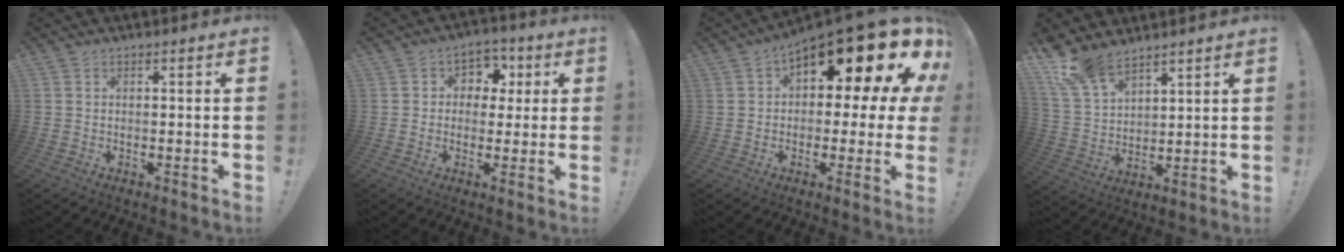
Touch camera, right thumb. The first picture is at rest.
{"total": 6.7, "force": [0.6, 6.3, 2.2], "torque": [-0.015, 0.001, 0.012]}
{"total": 15.2, "force": [8.4, 5.8, 11.2], "torque": [-0.147, -0.074, 0.128]}
{"total": 11.3, "force": [9.2, 4.9, 4.4], "torque": [-0.095, -0.057, 0.179]}